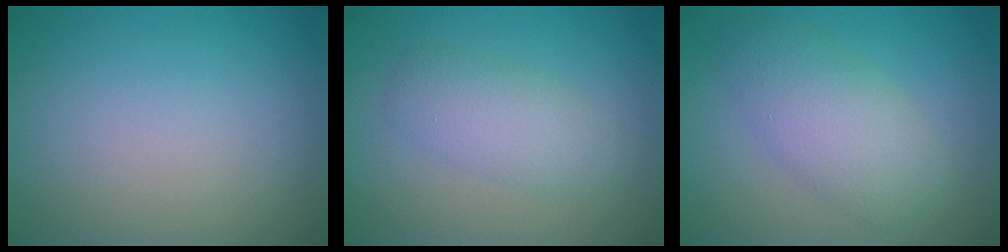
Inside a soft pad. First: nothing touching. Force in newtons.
{"total": 3.0, "press": 3.0, "slide": 0.1}
{"total": 4.8, "press": 4.8, "slide": 0.1}